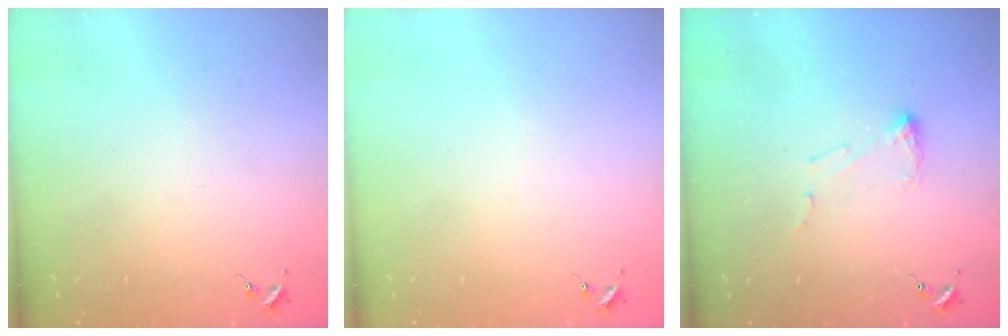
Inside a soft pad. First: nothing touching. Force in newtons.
{"total": 0.0}
{"total": 5.4, "press": 5.4, "slide": 0.8}